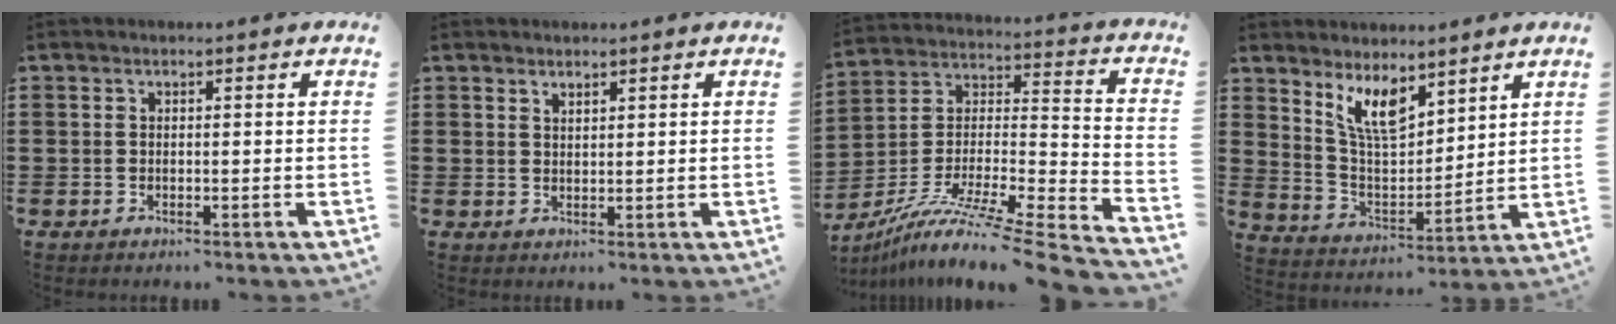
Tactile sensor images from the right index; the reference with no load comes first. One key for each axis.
{"total": 1.3, "fx": 1.3, "fy": 0.3, "fz": 0.2, "tx": -0.004, "ty": 0.001, "tz": 0.024}
{"total": 9.8, "fx": -8.0, "fy": 0.4, "fz": 5.7, "tx": -0.096, "ty": -0.001, "tz": -0.155}
{"total": 7.6, "fx": 5.7, "fy": 2.6, "fz": 4.3, "tx": -0.102, "ty": -0.023, "tz": 0.105}